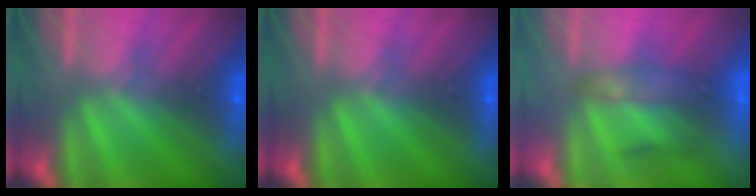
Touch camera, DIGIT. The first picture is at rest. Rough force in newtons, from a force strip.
{"total": 0.0}
{"total": 2.2}